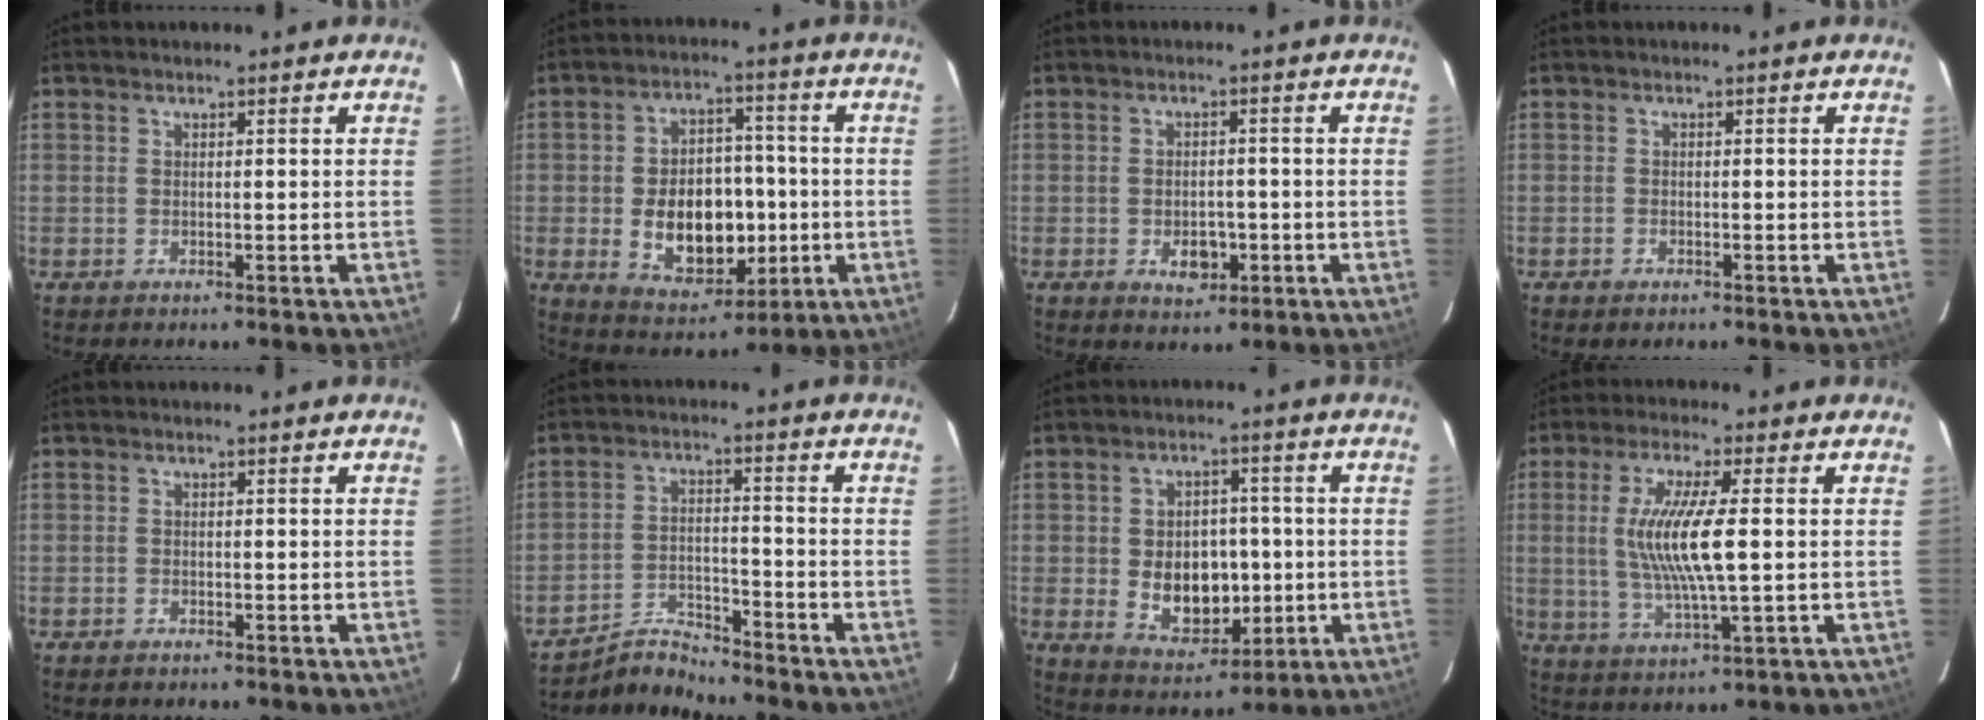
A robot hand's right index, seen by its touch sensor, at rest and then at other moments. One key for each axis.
{"total": 14.4, "fx": -2.5, "fy": 9.8, "fz": 10.2, "tx": -0.203, "ty": 0.012, "tz": -0.014}
{"total": 4.8, "fx": -1.7, "fy": 3.3, "fz": 3.1, "tx": -0.057, "ty": -0.002, "tz": -0.020}
{"total": 1.2, "fx": -0.9, "fy": 0.8, "fz": 0.5, "tx": -0.010, "ty": -0.001, "tz": -0.015}
{"total": 0.8, "fx": -0.7, "fy": 0.4, "fz": 0.0, "tx": -0.004, "ty": 0.003, "tz": -0.013}
{"total": 6.1, "fx": -6.1, "fy": 0.0, "fz": -0.7, "tx": 0.001, "ty": 0.024, "tz": -0.113}
{"total": 10.8, "fx": -1.2, "fy": 8.0, "fz": 7.2, "tx": -0.144, "ty": 0.000, "tz": 0.003}
{"total": 11.3, "fx": 0.6, "fy": 1.6, "fz": 11.1, "tx": -0.217, "ty": -0.007, "tz": 0.016}